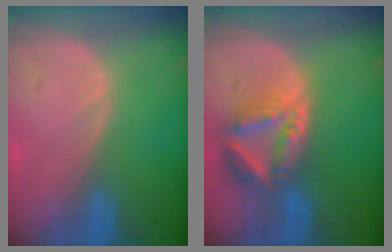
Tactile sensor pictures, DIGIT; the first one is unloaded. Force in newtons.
{"total": 8.0, "press": 7.0, "slide": 3.8}